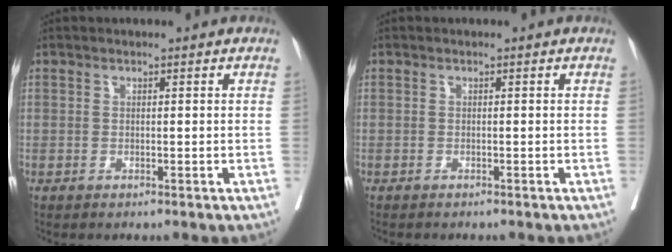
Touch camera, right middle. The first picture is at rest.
{"total": 1.7, "force": [-1.5, 0.3, 0.7], "torque": [-0.011, -0.002, -0.018]}